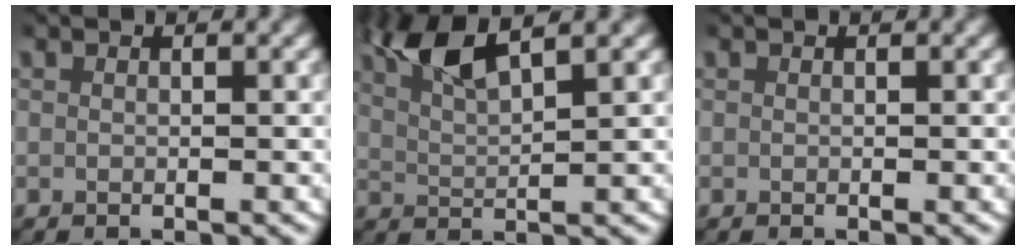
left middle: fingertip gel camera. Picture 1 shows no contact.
{"total": 5.8, "force": [3.6, 2.0, 4.1], "torque": [-0.095, -0.002, 0.062]}
{"total": 0.0}